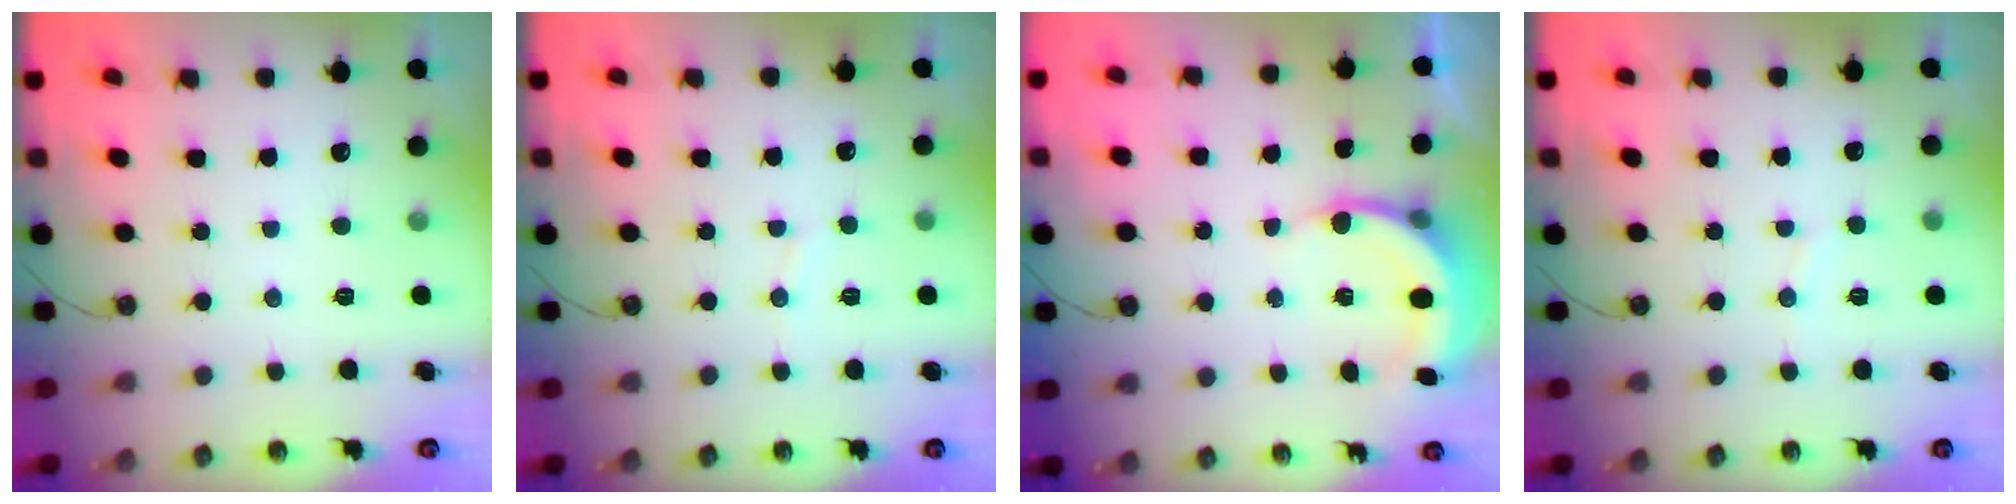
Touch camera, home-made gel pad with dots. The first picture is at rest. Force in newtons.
{"total": 3.8, "press": 3.8, "slide": 0.4}
{"total": 6.9, "press": 6.8, "slide": 1.0}
{"total": 3.8, "press": 3.8, "slide": 0.4}